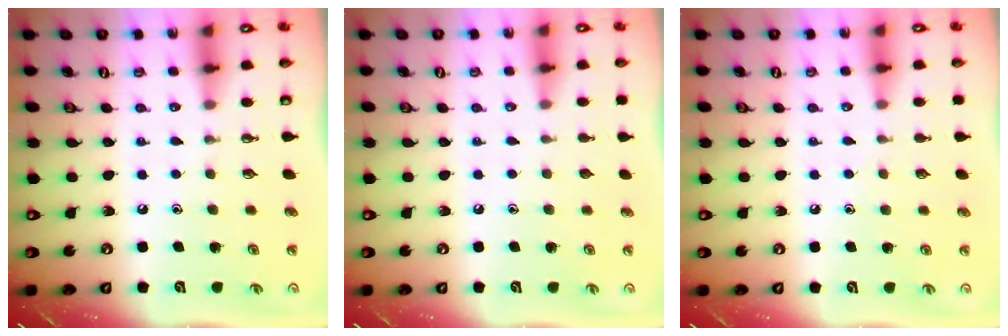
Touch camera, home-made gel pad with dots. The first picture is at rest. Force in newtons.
{"total": 0.0}
{"total": 3.8, "press": 3.8, "slide": 0.3}